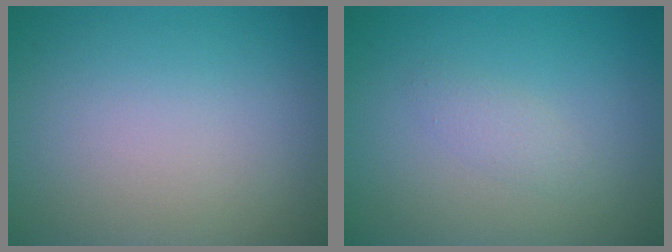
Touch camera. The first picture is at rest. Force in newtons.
{"total": 1.2, "press": 1.2, "slide": 0.0}